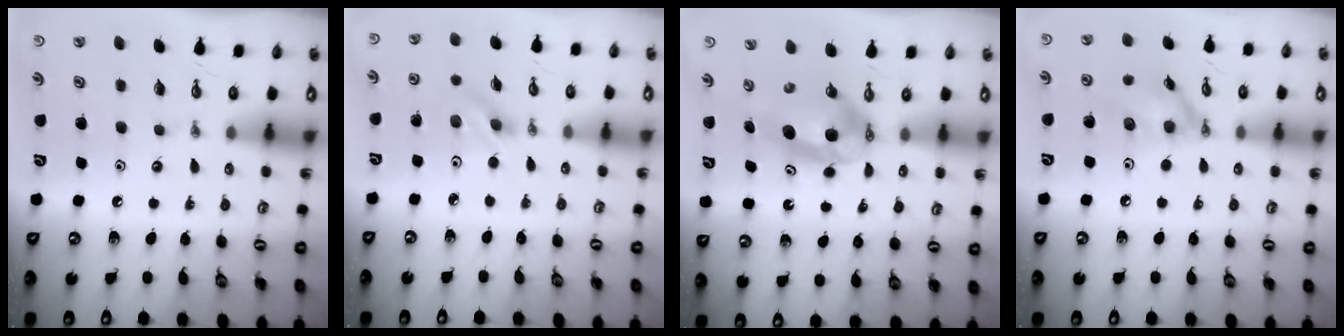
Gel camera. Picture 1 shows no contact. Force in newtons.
{"total": 3.1, "press": 2.8, "slide": 1.4}
{"total": 6.6, "press": 6.2, "slide": 2.4}
{"total": 11.6, "press": 11.5, "slide": 1.4}